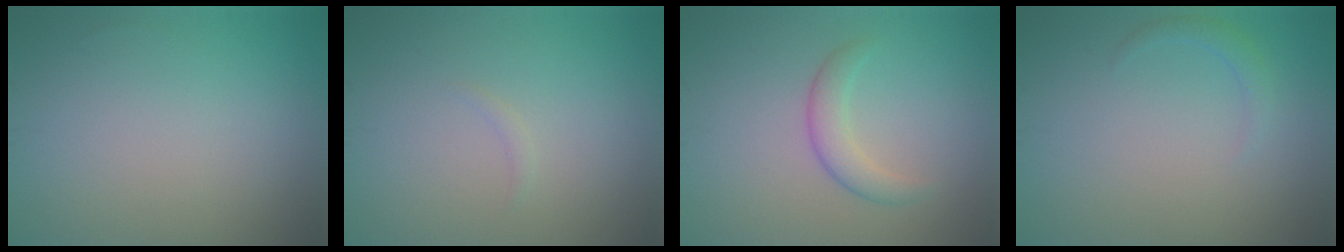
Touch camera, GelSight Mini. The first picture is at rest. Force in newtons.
{"total": 0.5, "press": 0.5, "slide": 0.1}
{"total": 2.3, "press": 2.3, "slide": 0.0}
{"total": 1.1, "press": 1.1, "slide": 0.1}